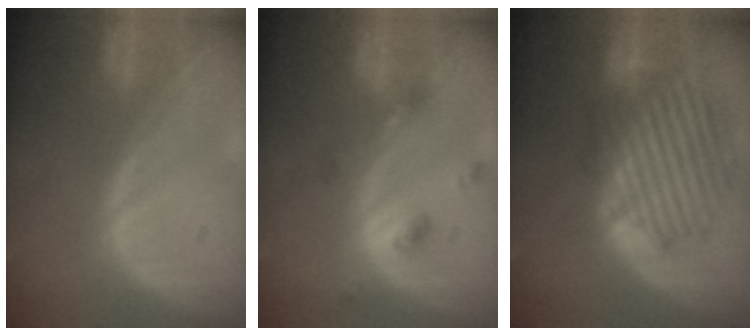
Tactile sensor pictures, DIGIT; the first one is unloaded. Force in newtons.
{"total": 4.9, "press": 4.3, "slide": 2.3}
{"total": 9.3, "press": 9.3, "slide": 0.2}